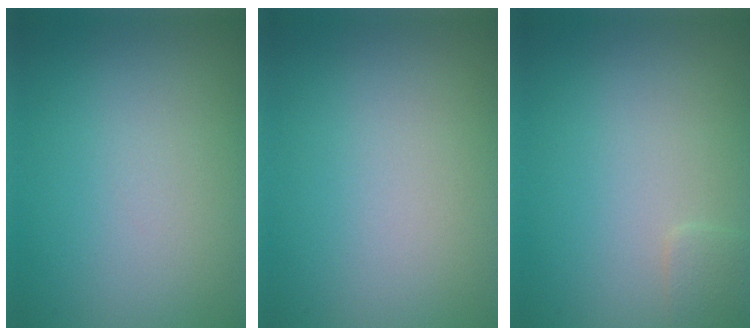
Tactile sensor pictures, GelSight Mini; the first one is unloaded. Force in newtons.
{"total": 0.0}
{"total": 0.9, "press": 0.9, "slide": 0.1}